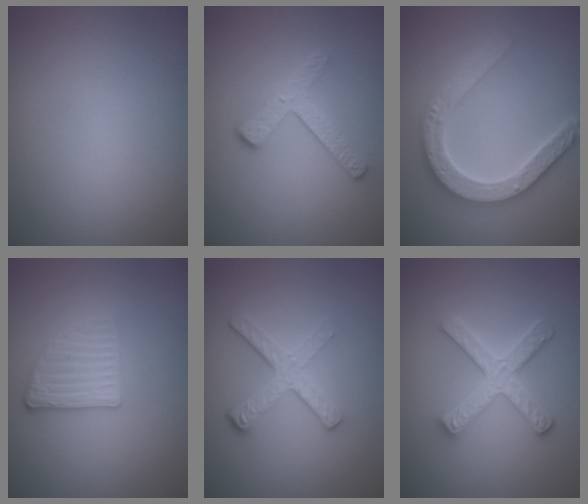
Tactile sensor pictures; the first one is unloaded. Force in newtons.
{"total": 2.9, "press": 2.3, "slide": 1.7}
{"total": 5.3, "press": 5.2, "slide": 1.0}
{"total": 2.6, "press": 2.3, "slide": 1.3}
{"total": 4.1, "press": 2.7, "slide": 3.0}
{"total": 3.7, "press": 3.6, "slide": 0.6}